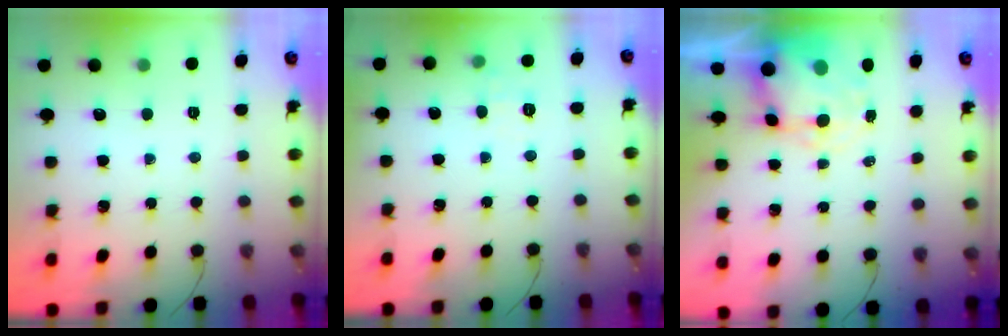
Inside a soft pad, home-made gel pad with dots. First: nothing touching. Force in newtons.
{"total": 6.3, "press": 6.1, "slide": 1.3}
{"total": 6.3, "press": 6.1, "slide": 1.7}